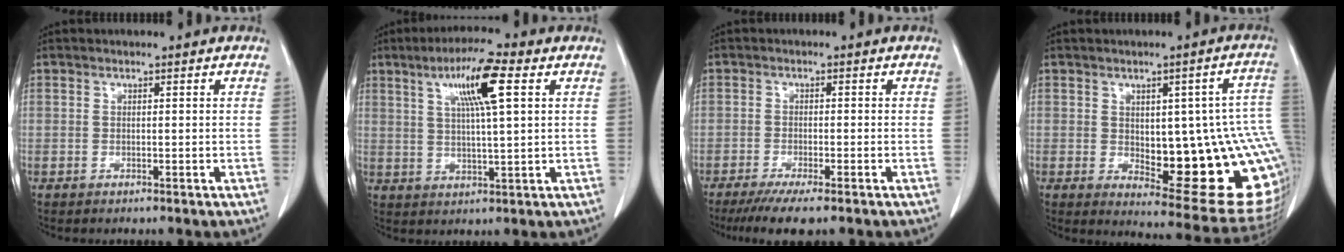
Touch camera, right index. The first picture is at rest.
{"total": 9.5, "force": [3.8, 0.6, 8.7], "torque": [-0.155, 0.011, 0.062]}
{"total": 5.6, "force": [-4.1, 0.4, 3.8], "torque": [-0.062, -0.013, -0.068]}
{"total": 21.2, "force": [-1.9, 6.5, 20.1], "torque": [-0.171, 0.016, 0.002]}